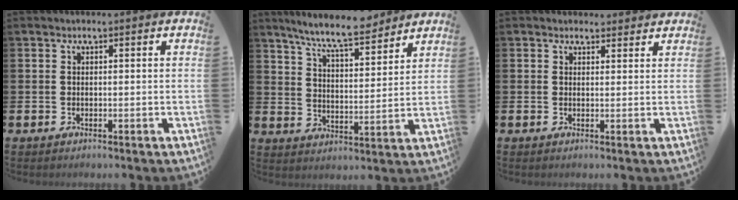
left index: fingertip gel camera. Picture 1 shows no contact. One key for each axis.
{"total": 8.4, "fx": 7.7, "fy": 1.0, "fz": 3.1, "tx": -0.082, "ty": -0.036, "tz": 0.138}
{"total": 1.7, "fx": 1.6, "fy": 0.6, "fz": -0.1, "tx": 0.006, "ty": -0.003, "tz": 0.029}